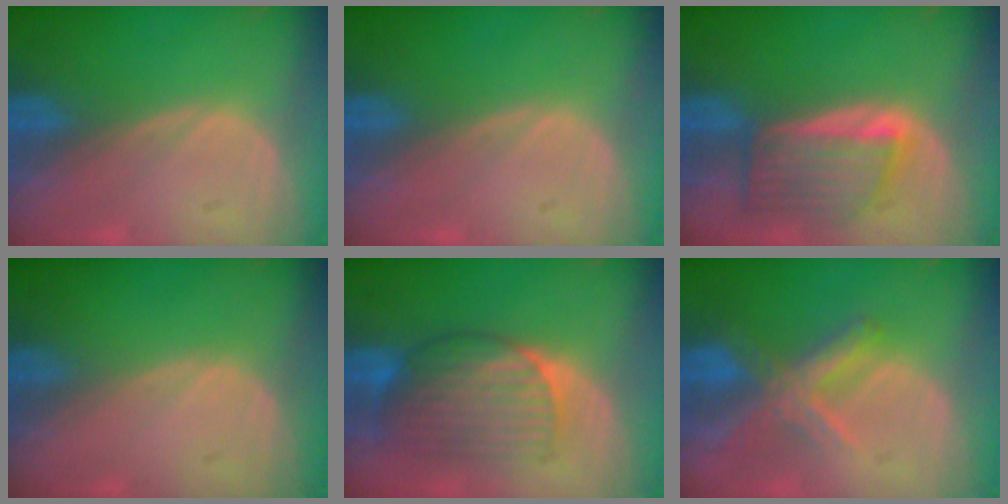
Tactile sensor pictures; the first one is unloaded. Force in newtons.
{"total": 0.0}
{"total": 6.2, "press": 6.2, "slide": 0.4}
{"total": 0.0}
{"total": 7.4, "press": 7.3, "slide": 0.9}
{"total": 7.3, "press": 6.2, "slide": 4.0}